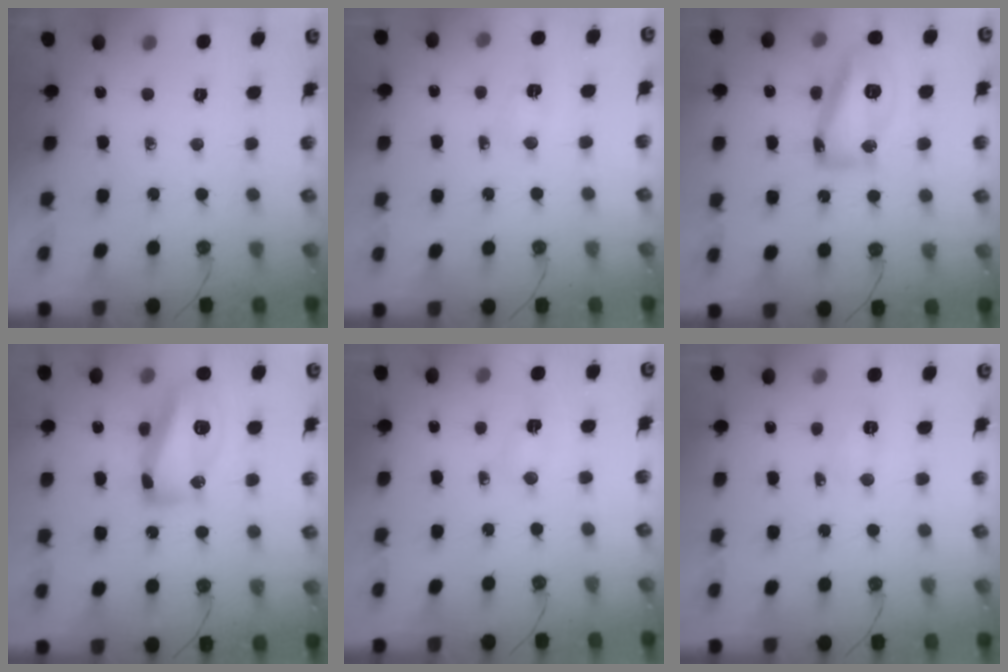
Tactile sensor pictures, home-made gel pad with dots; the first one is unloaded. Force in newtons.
{"total": 2.9, "press": 2.7, "slide": 1.2}
{"total": 15.6, "press": 15.6, "slide": 0.9}
{"total": 14.8, "press": 14.8, "slide": 1.1}
{"total": 3.0, "press": 1.8, "slide": 2.4}
{"total": 3.6, "press": 3.5, "slide": 0.6}